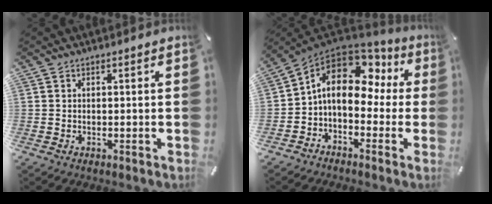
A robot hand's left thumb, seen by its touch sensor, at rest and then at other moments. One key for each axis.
{"total": 12.8, "fx": 3.0, "fy": 8.9, "fz": 8.7, "tx": -0.148, "ty": -0.009, "tz": 0.051}